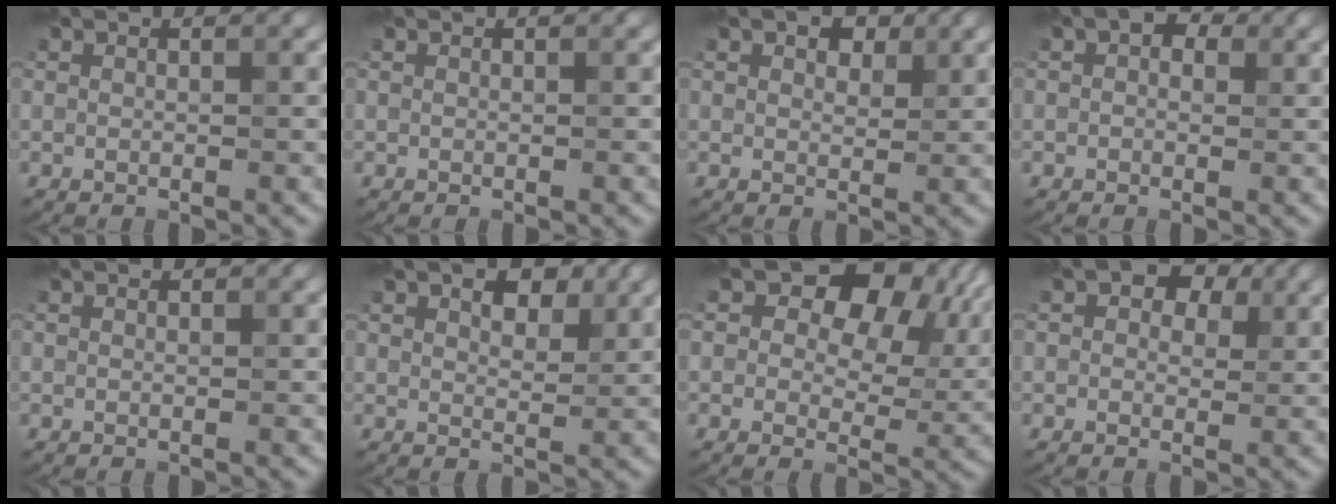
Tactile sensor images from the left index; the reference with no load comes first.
{"total": 0.0}
{"total": 2.8, "force": [1.7, 1.5, 1.7], "torque": [-0.024, 0.000, 0.025]}
{"total": 2.1, "force": [0.7, 1.4, 1.4], "torque": [-0.011, 0.003, 0.000]}
{"total": 0.0}
{"total": 4.1, "force": [2.4, 1.9, 2.7], "torque": [-0.034, 0.003, 0.034]}
{"total": 10.6, "force": [3.9, 6.8, 7.1], "torque": [-0.079, -0.002, 0.053]}
{"total": 4.1, "force": [1.7, 2.7, 2.6], "torque": [-0.019, 0.005, 0.008]}